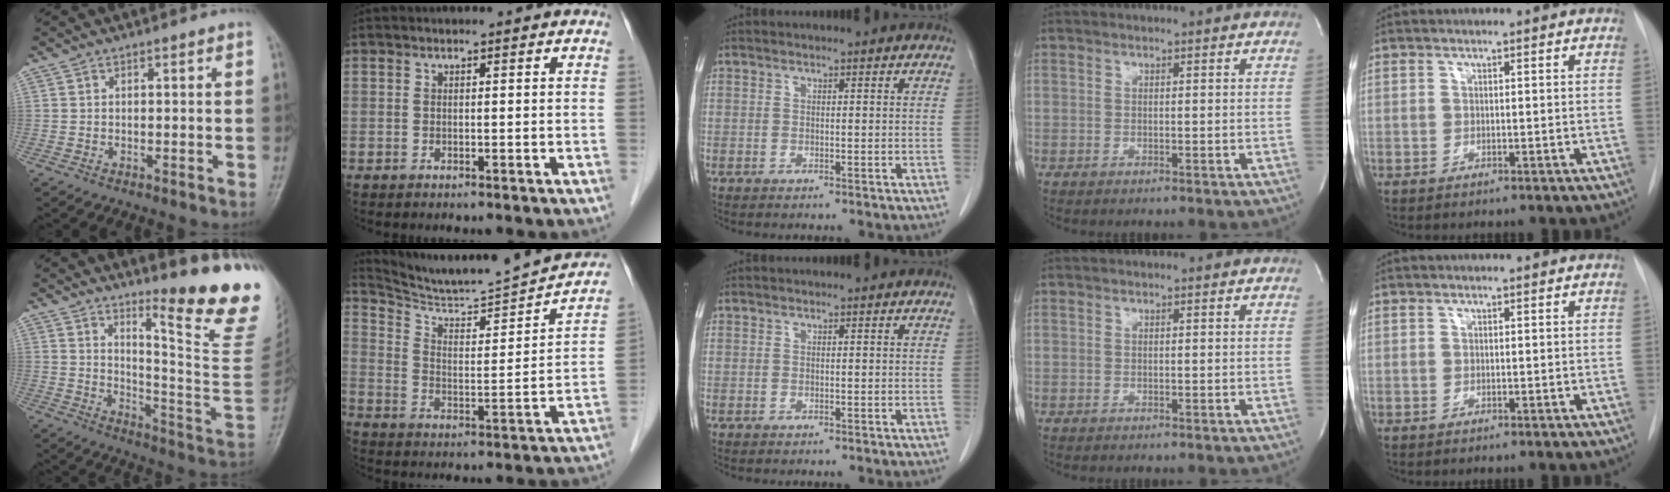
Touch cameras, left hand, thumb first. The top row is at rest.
{"thumb": {"total": 19.9, "force": [12.8, 1.9, 15.1], "torque": [-0.175, -0.120, 0.184]}, "index": {"total": 19.4, "force": [18.4, 0.1, 5.9], "torque": [-0.102, -0.046, 0.266]}}